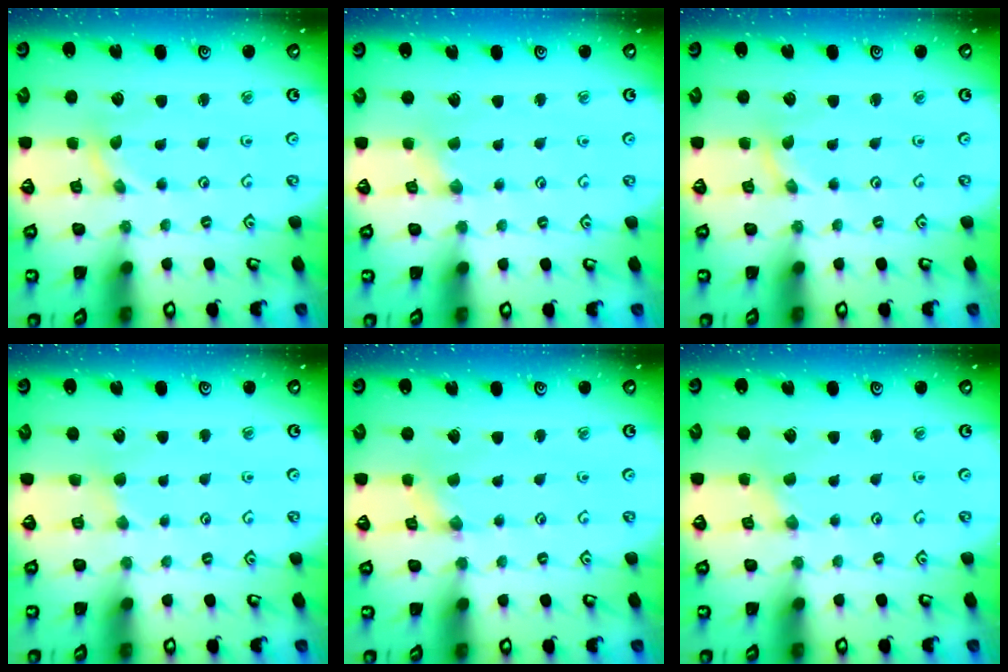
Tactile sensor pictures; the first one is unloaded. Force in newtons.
{"total": 1.2, "press": 1.1, "slide": 0.3}
{"total": 0.0}
{"total": 2.2, "press": 2.2, "slide": 0.5}
{"total": 0.6, "press": 0.5, "slide": 0.2}
{"total": 0.0}